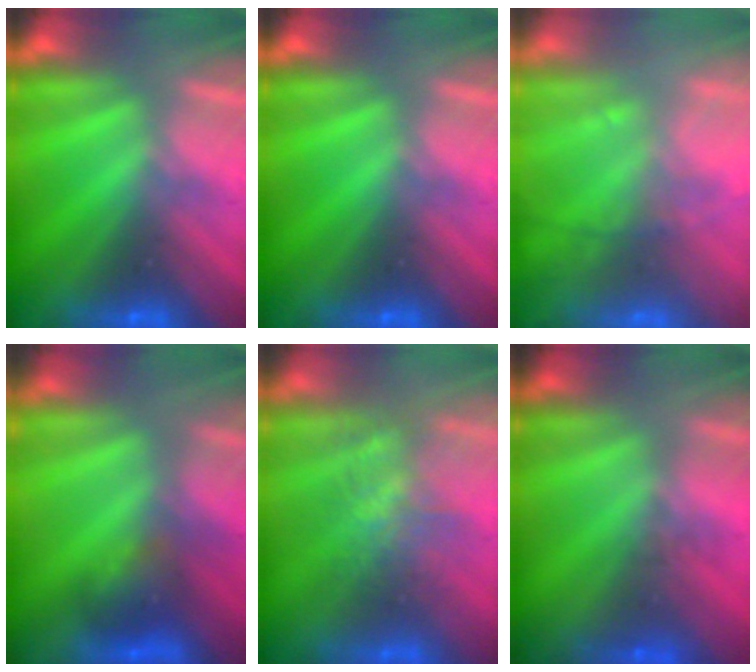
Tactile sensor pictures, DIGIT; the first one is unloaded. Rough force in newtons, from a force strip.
{"total": 0.0}
{"total": 7.8}
{"total": 7.3}
{"total": 4.5}
{"total": 1.7}